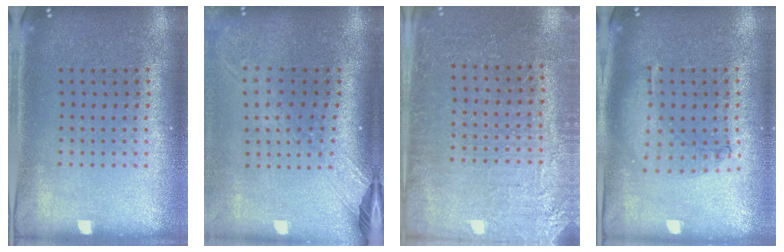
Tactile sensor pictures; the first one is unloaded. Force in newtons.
{"total": 2.5, "press": 1.9, "slide": 1.7}
{"total": 2.7, "press": 2.7, "slide": 0.4}
{"total": 1.0, "press": 1.0, "slide": 0.2}